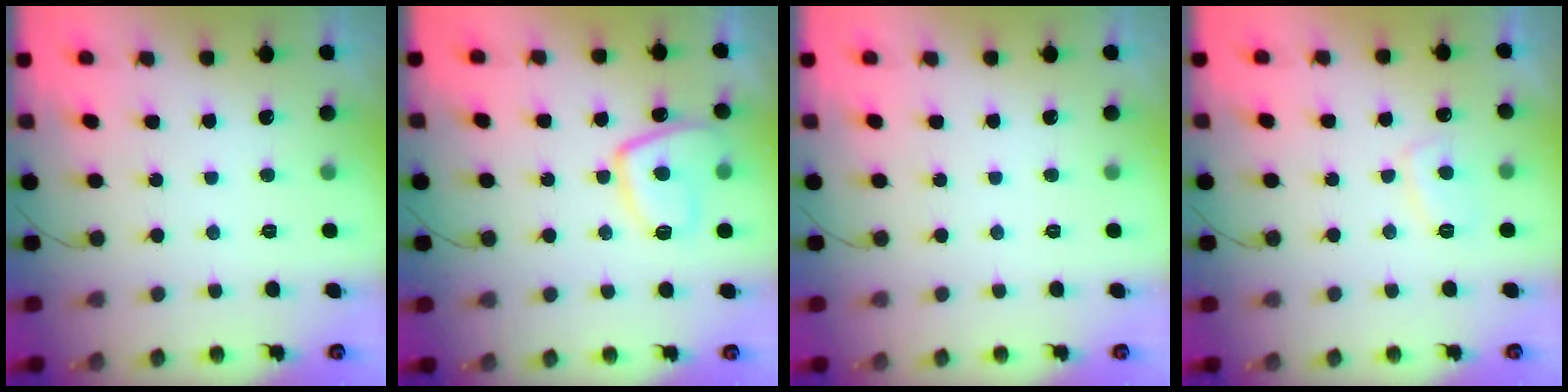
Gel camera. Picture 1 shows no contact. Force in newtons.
{"total": 9.8, "press": 9.7, "slide": 1.1}
{"total": 0.0}
{"total": 3.9, "press": 3.8, "slide": 0.8}